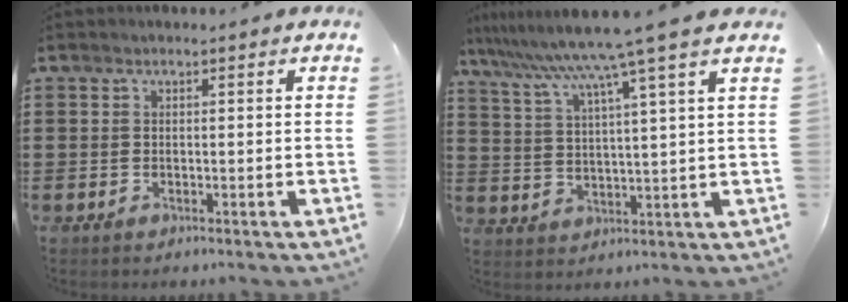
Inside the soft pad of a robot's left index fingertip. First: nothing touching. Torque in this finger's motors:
{"motor_torque": [1.11, -1.03, 1.05, 0.21]}